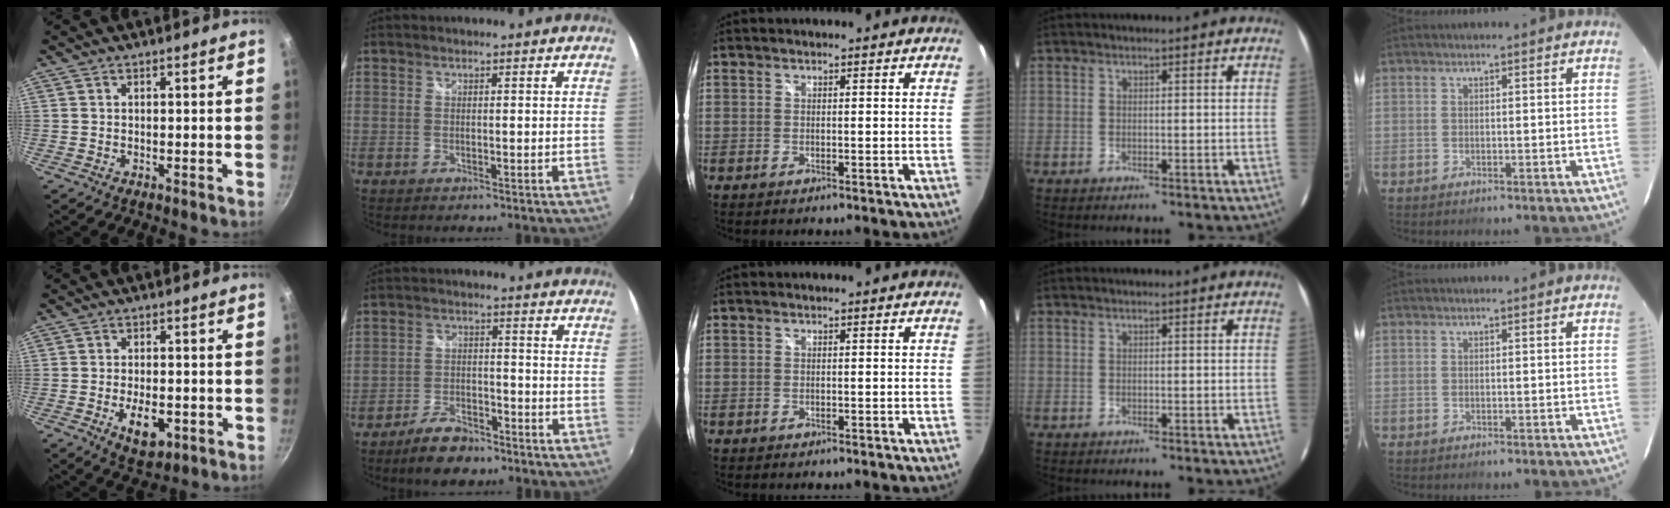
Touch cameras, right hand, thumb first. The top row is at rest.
{"thumb": {"total": 7.2, "force": [-2.2, 3.8, 5.7], "torque": [-0.077, 0.003, -0.025]}, "index": {"total": 7.9, "force": [-6.1, 3.4, 3.7], "torque": [-0.091, 0.007, -0.100]}}